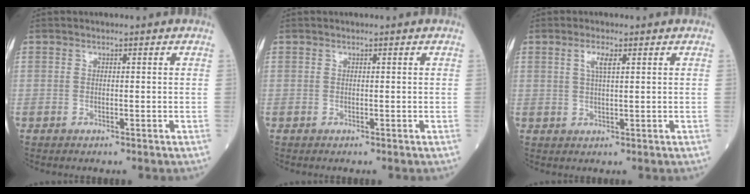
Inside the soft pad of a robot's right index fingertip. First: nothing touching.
{"total": 0.0}
{"total": 2.5, "force": [1.1, 0.4, 2.3], "torque": [-0.048, 0.002, 0.020]}